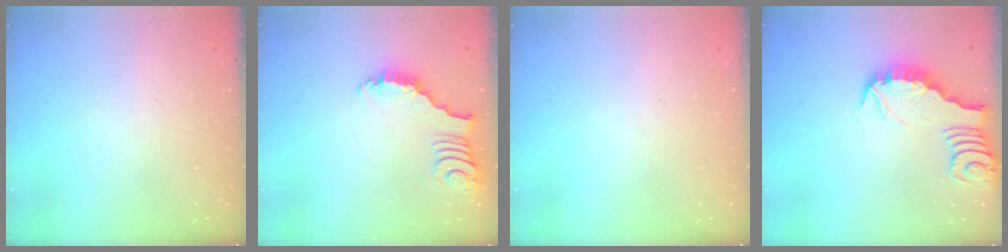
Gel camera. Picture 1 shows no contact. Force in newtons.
{"total": 2.7, "press": 2.7, "slide": 0.4}
{"total": 0.0}
{"total": 3.2, "press": 3.2, "slide": 0.4}